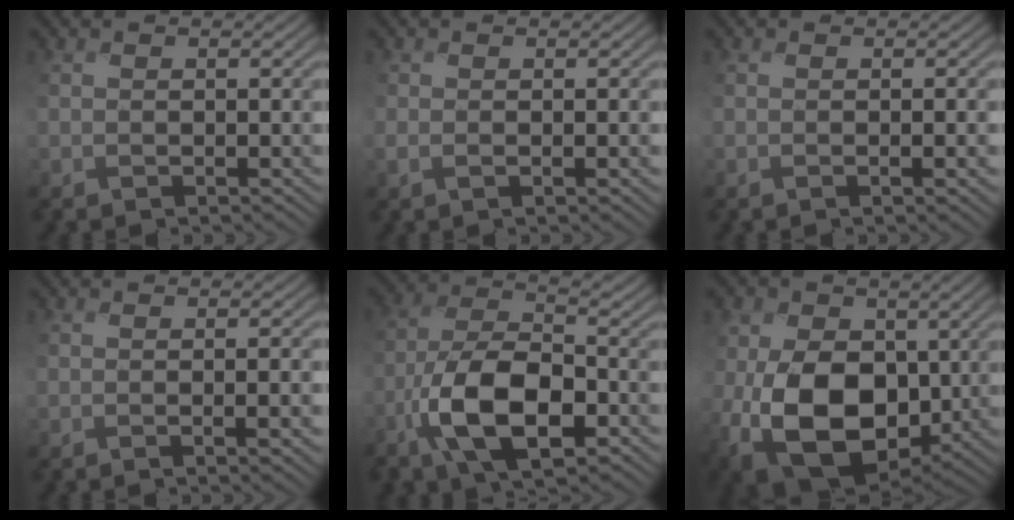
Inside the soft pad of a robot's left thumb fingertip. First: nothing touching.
{"total": 1.8, "force": [-0.3, 0.5, 1.7], "torque": [-0.037, -0.005, -0.007]}
{"total": 2.2, "force": [-0.2, 0.3, 2.2], "torque": [-0.035, 0.001, -0.005]}
{"total": 2.9, "force": [-0.3, 0.5, 2.8], "torque": [-0.044, 0.002, -0.007]}
{"total": 11.7, "force": [-4.6, 5.3, 9.3], "torque": [-0.184, -0.004, -0.096]}
{"total": 14.8, "force": [-1.3, 10.1, 10.8], "torque": [-0.232, -0.027, -0.023]}